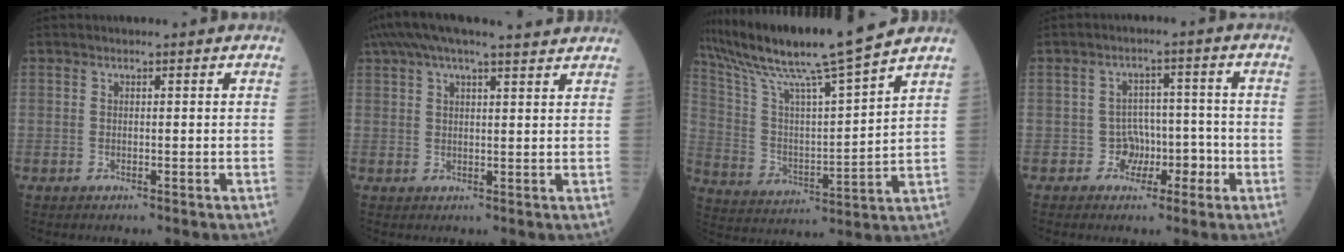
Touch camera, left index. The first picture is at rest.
{"total": 13.2, "force": [11.4, 1.4, 6.5], "torque": [-0.118, 0.052, 0.160]}
{"total": 18.0, "force": [15.5, -1.3, 9.2], "torque": [-0.174, 0.001, 0.269]}
{"total": 4.1, "force": [-1.8, 3.6, 0.8], "torque": [0.004, 0.016, -0.027]}